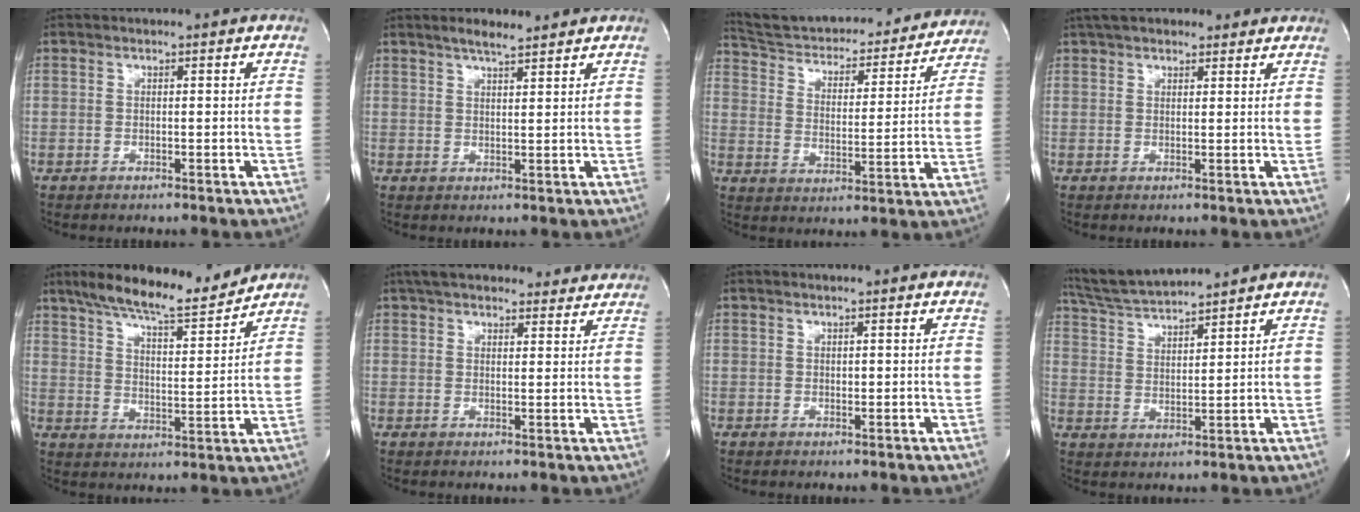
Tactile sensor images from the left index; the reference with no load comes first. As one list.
[{"total": 4.2, "force": [3.7, 0.5, 2.0], "torque": [-0.037, 0.012, 0.064]}, {"total": 22.4, "force": [20.8, 5.4, 6.5], "torque": [-0.096, -0.012, 0.284]}, {"total": 9.2, "force": [7.7, 3.3, 4.0], "torque": [-0.055, 0.037, 0.113]}, {"total": 12.4, "force": [11.0, 1.5, 5.5], "torque": [-0.091, -0.007, 0.179]}, {"total": 16.2, "force": [14.3, 4.6, 5.8], "torque": [-0.076, 0.037, 0.190]}, {"total": 0.6, "force": [0.4, 0.2, 0.4], "torque": [-0.004, -0.001, 0.006]}, {"total": 9.6, "force": [9.1, -0.5, 3.1], "torque": [-0.067, 0.023, 0.171]}]